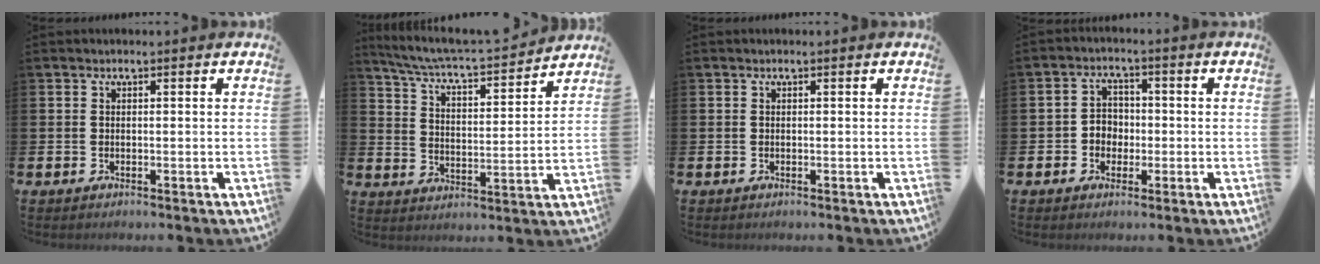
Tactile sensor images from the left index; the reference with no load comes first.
{"total": 6.2, "force": [5.9, 0.2, 1.7], "torque": [-0.062, -0.051, 0.097]}
{"total": 0.0}
{"total": 3.2, "force": [-0.7, 2.9, 1.1], "torque": [-0.017, 0.002, -0.022]}